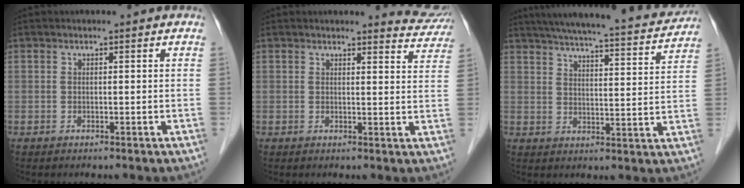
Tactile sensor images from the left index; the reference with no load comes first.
{"total": 5.0, "force": [4.9, 0.8, -0.3], "torque": [0.013, -0.031, 0.031]}
{"total": 22.4, "force": [20.4, 2.1, 9.1], "torque": [-0.145, -0.015, 0.264]}